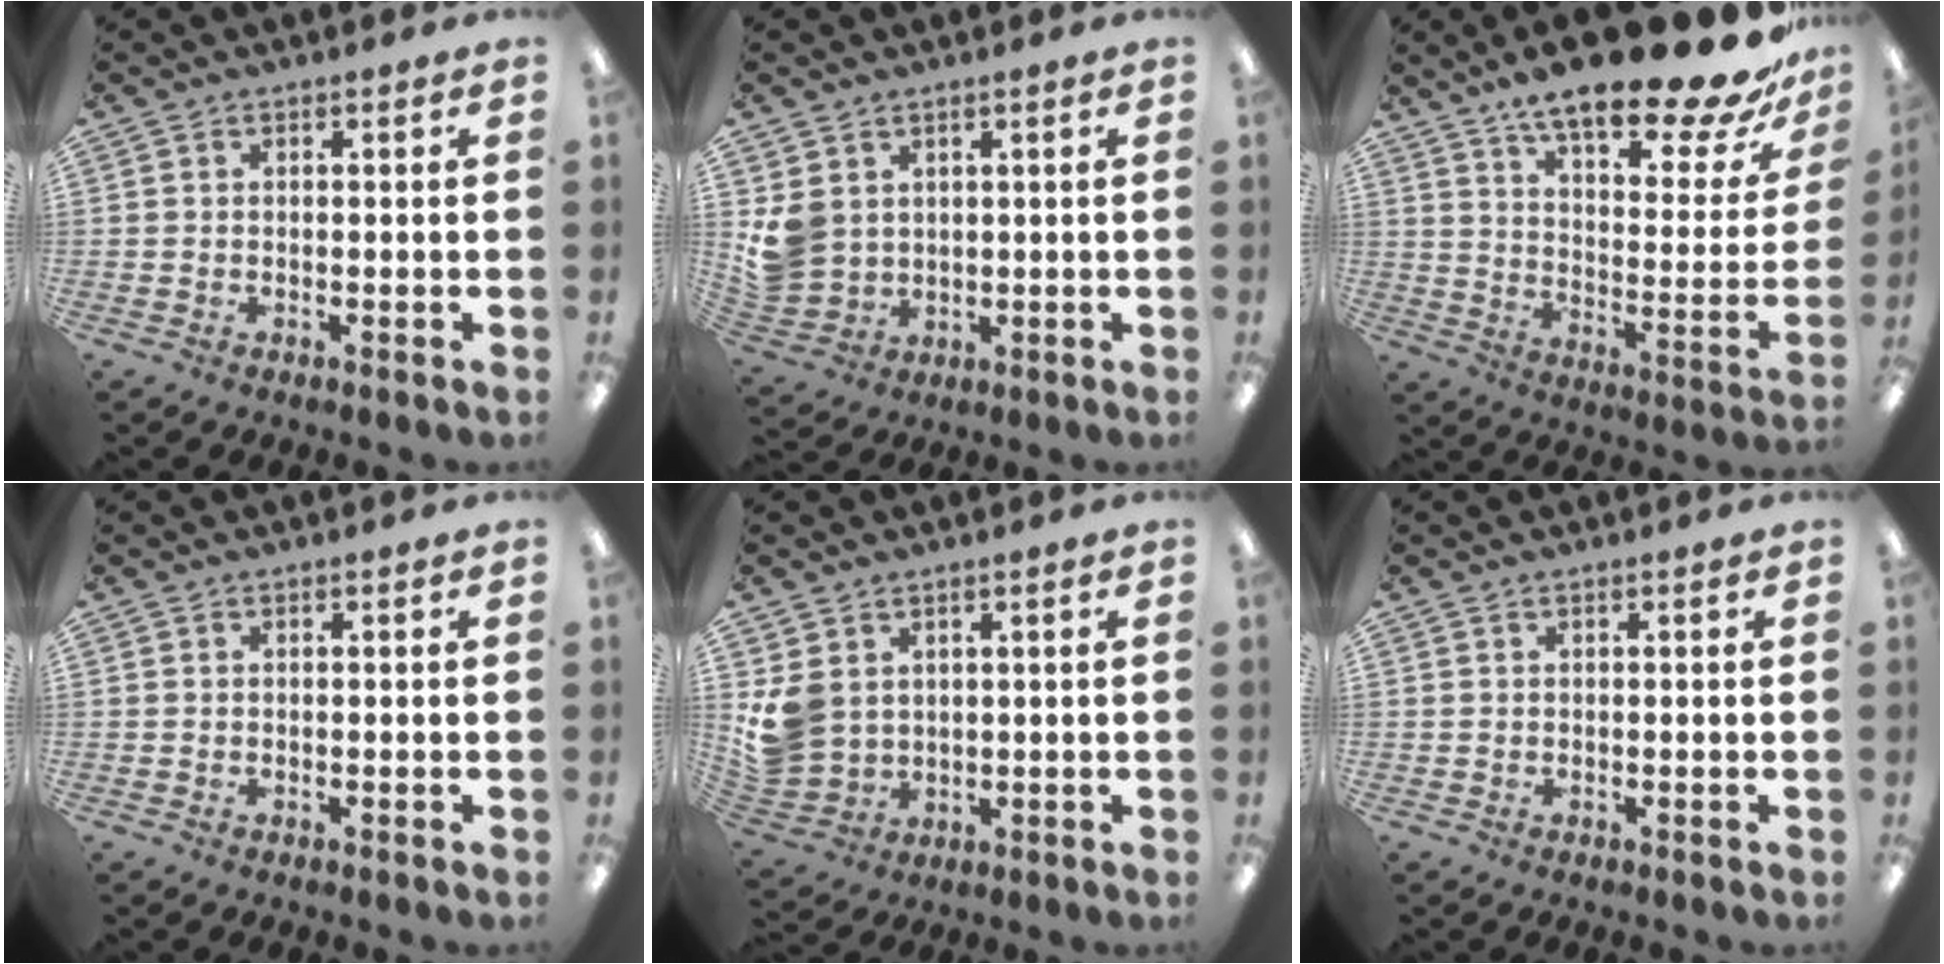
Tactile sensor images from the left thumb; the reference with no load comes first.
{"total": 6.2, "force": [2.4, 5.3, 2.0], "torque": [-0.042, -0.006, 0.049]}
{"total": 22.5, "force": [17.4, 6.0, 13.0], "torque": [-0.193, -0.120, 0.285]}
{"total": 0.0}
{"total": 7.1, "force": [2.6, 5.9, 2.9], "torque": [-0.071, -0.004, 0.055]}
{"total": 0.0}